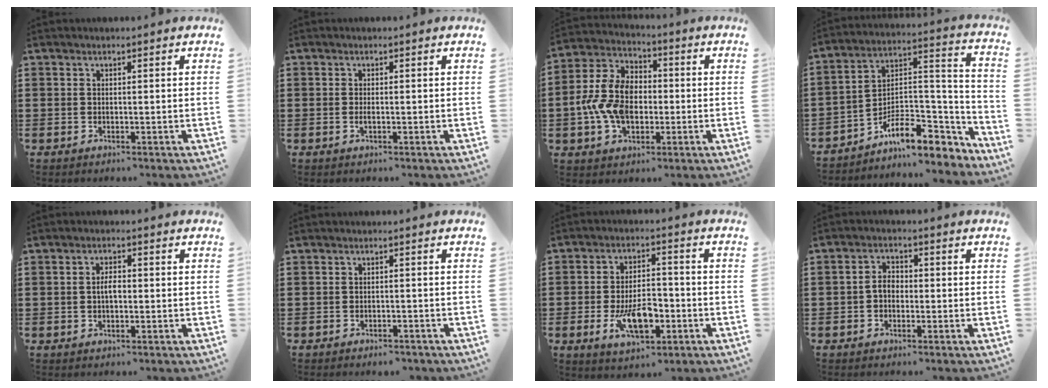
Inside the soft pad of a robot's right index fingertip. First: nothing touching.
{"total": 0.8, "force": [-0.2, 0.0, 0.8], "torque": [-0.016, -0.006, -0.001]}
{"total": 10.3, "force": [-1.3, 7.2, 7.3], "torque": [-0.177, 0.008, -0.026]}
{"total": 9.6, "force": [-6.2, 4.7, 5.5], "torque": [-0.094, 0.010, -0.111]}
{"total": 2.3, "force": [-0.1, 0.9, 2.1], "torque": [-0.039, 0.002, -0.003]}
{"total": 1.3, "force": [-1.3, 0.2, 0.1], "torque": [-0.008, 0.001, -0.027]}
{"total": 9.0, "force": [-3.1, 4.2, 7.3], "torque": [-0.128, -0.006, -0.055]}
{"total": 2.8, "force": [-0.7, 1.8, 2.0], "torque": [-0.047, 0.001, -0.017]}